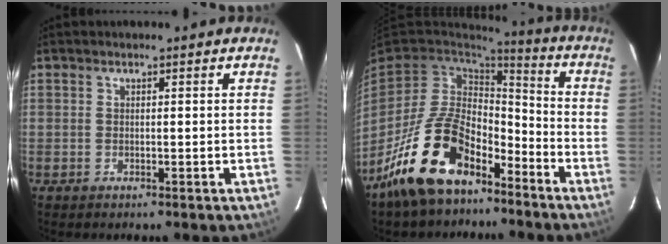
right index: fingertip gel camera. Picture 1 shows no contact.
{"total": 17.2, "force": [-11.3, 7.7, 10.5], "torque": [-0.208, 0.010, -0.210]}